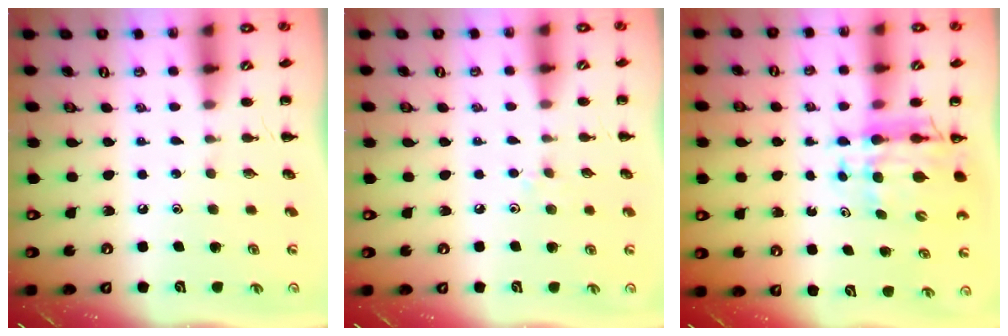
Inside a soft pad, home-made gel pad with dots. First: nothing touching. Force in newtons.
{"total": 4.2, "press": 3.9, "slide": 1.5}
{"total": 9.3, "press": 8.9, "slide": 2.8}